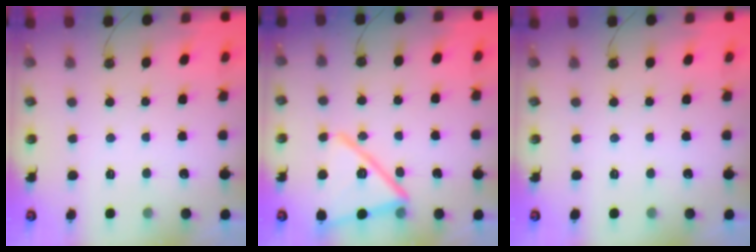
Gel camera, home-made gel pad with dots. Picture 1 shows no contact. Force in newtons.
{"total": 18.0, "press": 18.0, "slide": 1.1}
{"total": 0.0}